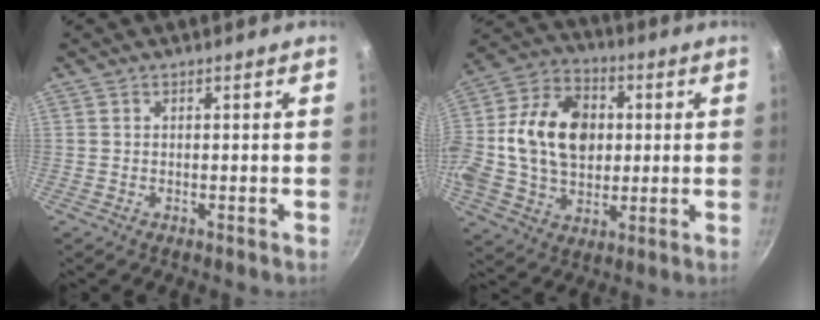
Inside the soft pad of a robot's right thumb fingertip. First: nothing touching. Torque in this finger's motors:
{"motor_torque": [2.38, 2.63, 1.41, -1.15, 0.21]}